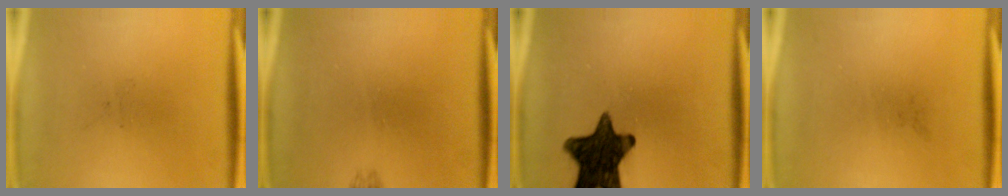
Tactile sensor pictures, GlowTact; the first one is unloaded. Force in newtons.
{"total": 0.7}
{"total": 14.3}
{"total": 0.0}